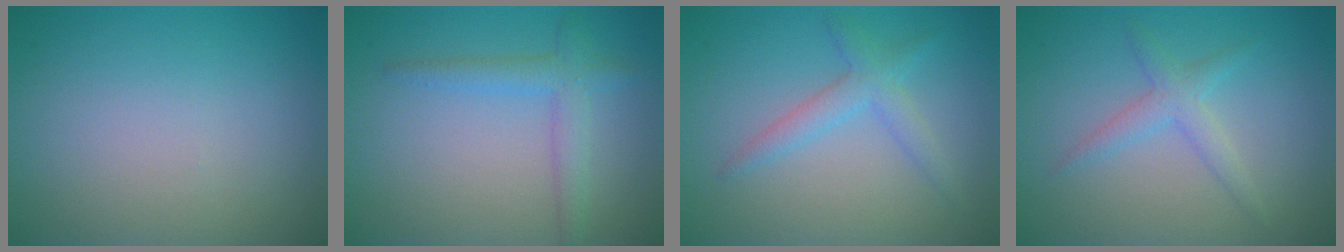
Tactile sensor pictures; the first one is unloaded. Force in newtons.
{"total": 2.7, "press": 2.7, "slide": 0.0}
{"total": 2.4, "press": 2.4, "slide": 0.2}
{"total": 2.1, "press": 2.1, "slide": 0.0}